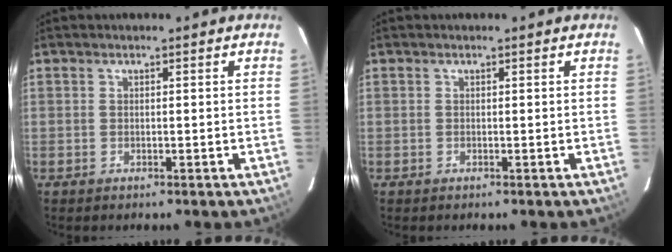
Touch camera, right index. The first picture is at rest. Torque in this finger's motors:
{"motor_torque": [0.13, 0.09, 0.05, 0.01]}